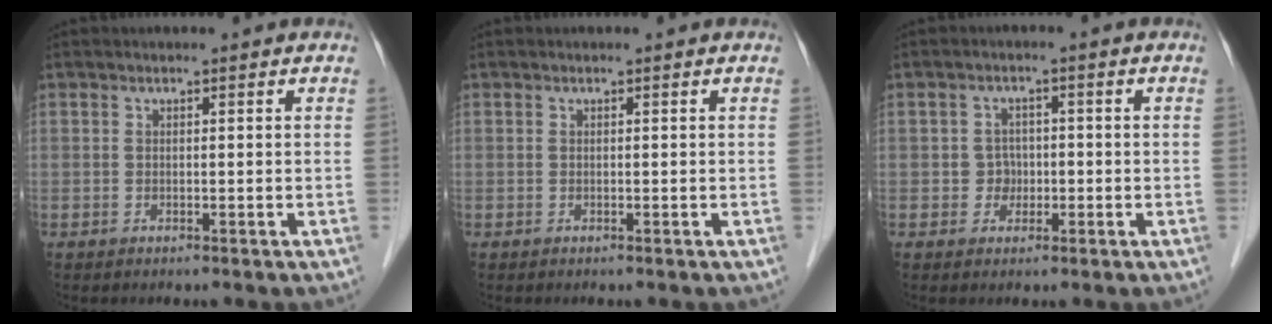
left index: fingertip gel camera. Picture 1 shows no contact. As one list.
[{"total": 0.0}, {"total": 2.6, "force": [-0.6, 2.5, 0.6], "torque": [-0.004, 0.008, -0.008]}]